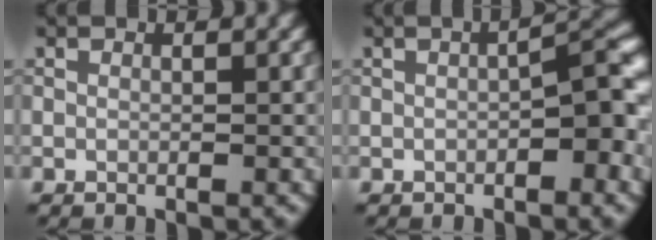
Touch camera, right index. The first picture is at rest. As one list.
[{"total": 3.7, "force": [-0.9, 1.1, 3.4], "torque": [-0.045, 0.016, -0.015]}]